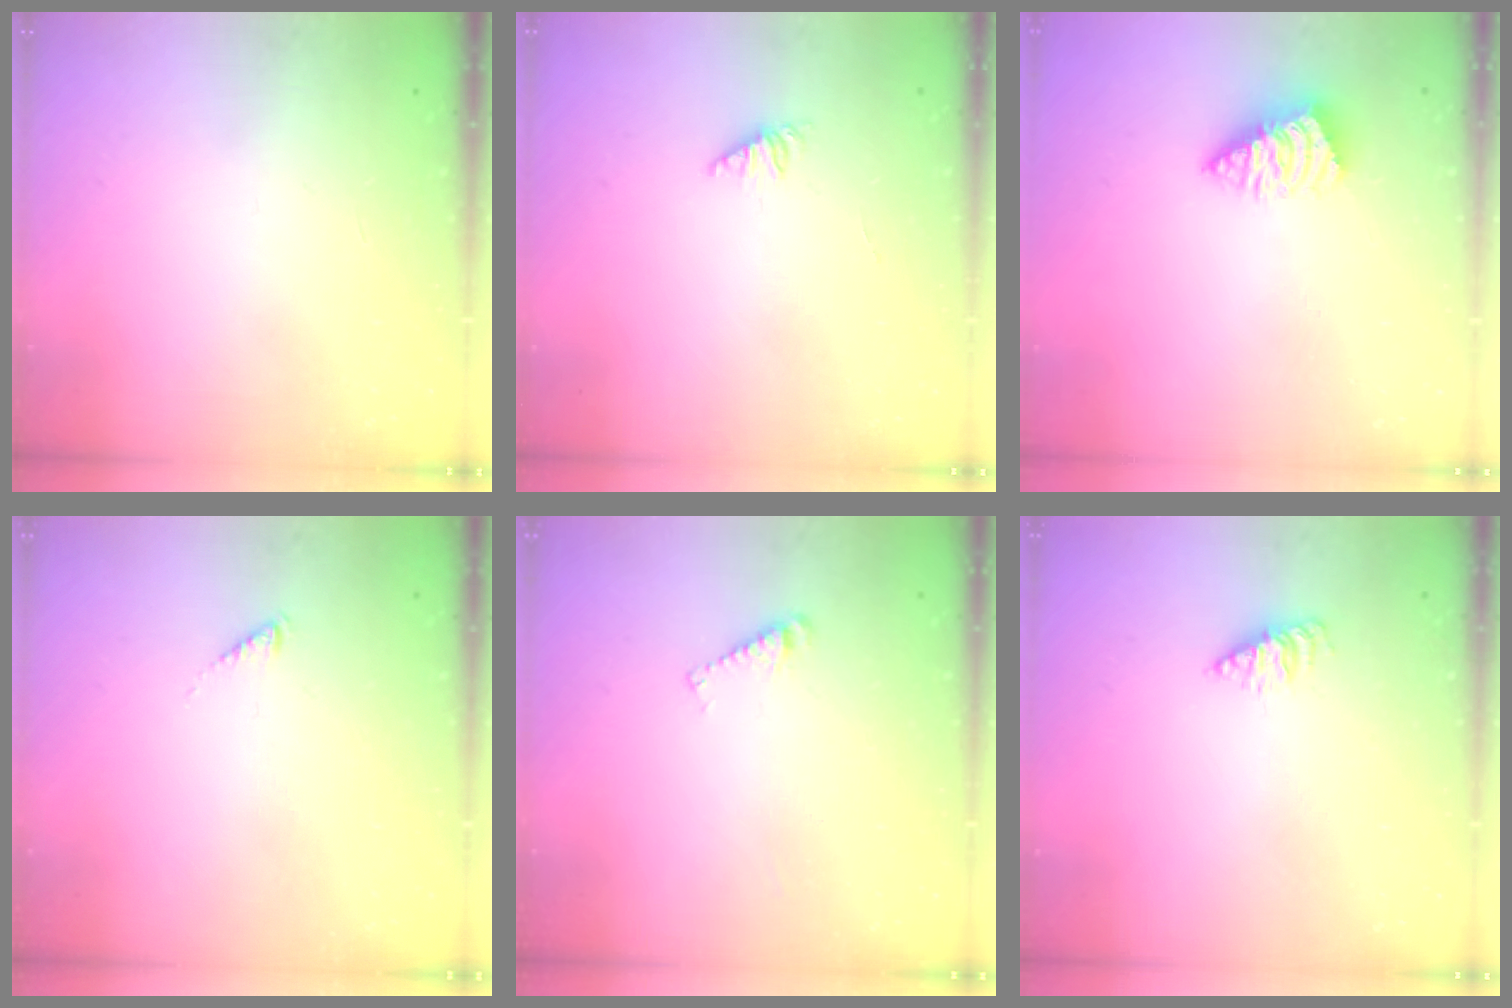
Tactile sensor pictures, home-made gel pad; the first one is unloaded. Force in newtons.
{"total": 1.0, "press": 1.0, "slide": 0.3}
{"total": 1.9, "press": 1.9, "slide": 0.4}
{"total": 0.0}
{"total": 2.9, "press": 2.9, "slide": 0.4}
{"total": 2.3, "press": 2.3, "slide": 0.3}